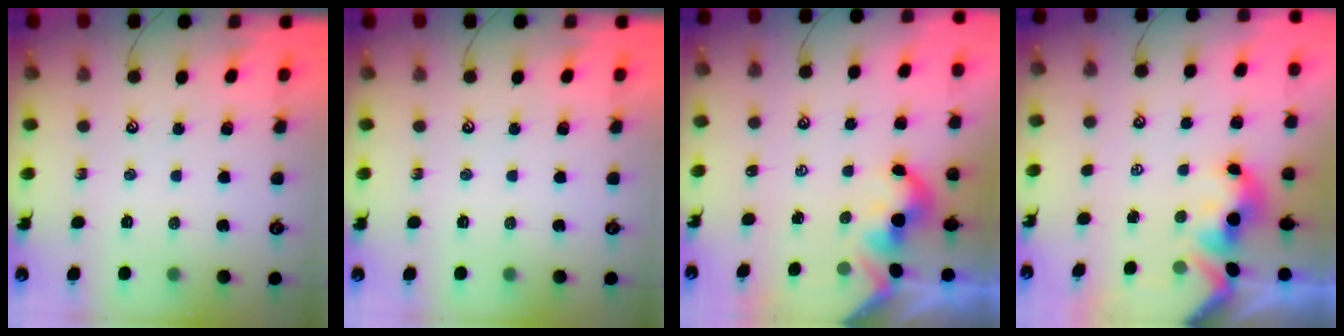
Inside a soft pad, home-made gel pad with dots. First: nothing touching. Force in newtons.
{"total": 0.0}
{"total": 2.3, "press": 2.3, "slide": 0.3}
{"total": 1.6, "press": 1.5, "slide": 0.7}